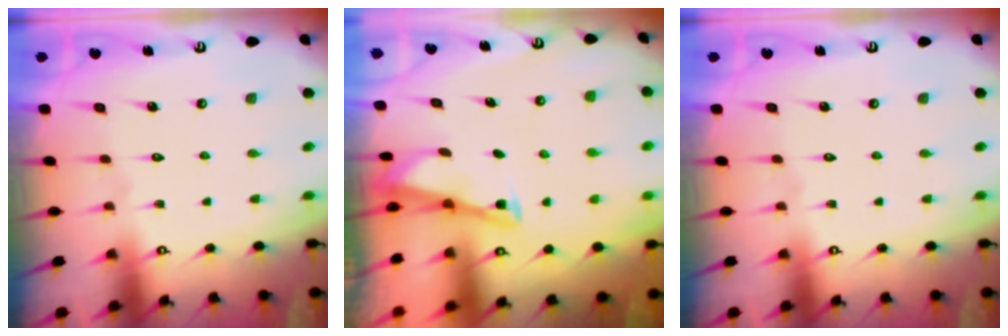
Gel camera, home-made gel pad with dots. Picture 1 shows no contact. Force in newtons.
{"total": 3.0, "press": 2.9, "slide": 0.3}
{"total": 0.0}